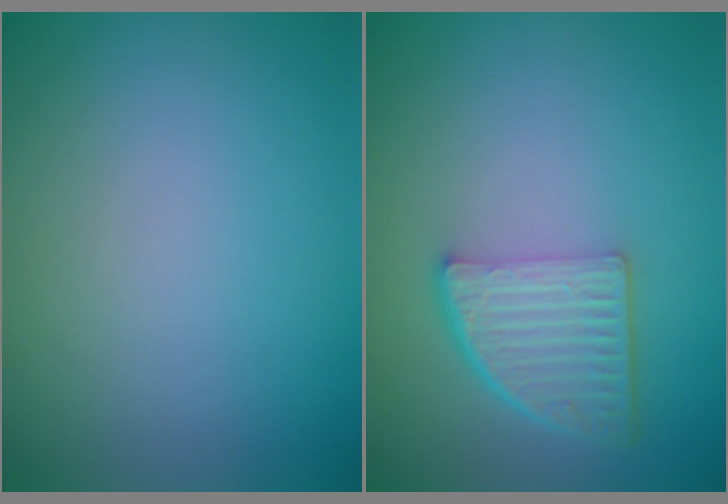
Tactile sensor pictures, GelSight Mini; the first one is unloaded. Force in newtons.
{"total": 4.5, "press": 3.3, "slide": 3.1}